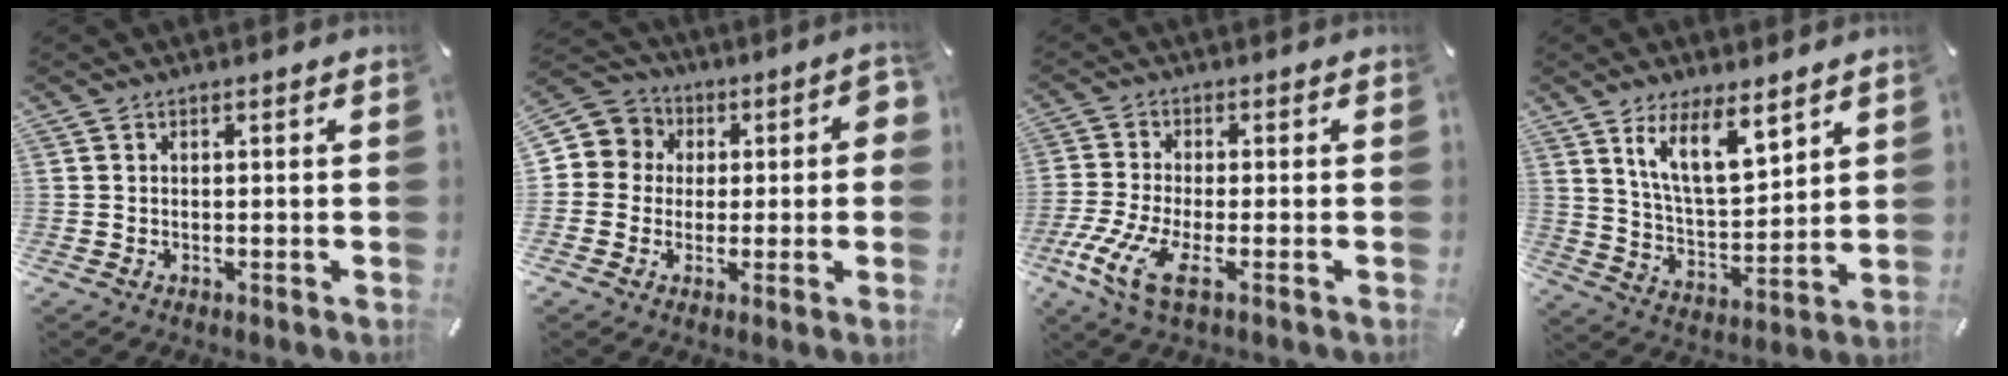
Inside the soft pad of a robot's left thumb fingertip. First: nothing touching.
{"total": 7.0, "force": [-0.3, 6.8, 1.7], "torque": [-0.028, 0.004, -0.009]}
{"total": 9.8, "force": [-3.7, 3.0, 8.6], "torque": [-0.200, -0.018, -0.071]}
{"total": 13.0, "force": [8.8, 5.3, 8.0], "torque": [-0.156, -0.036, 0.162]}